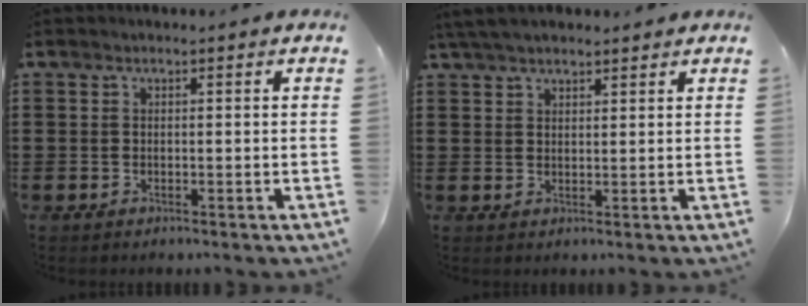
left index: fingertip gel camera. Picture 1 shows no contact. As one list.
[{"total": 3.9, "force": [3.3, 0.9, 1.8], "torque": [-0.043, 0.002, 0.062]}]